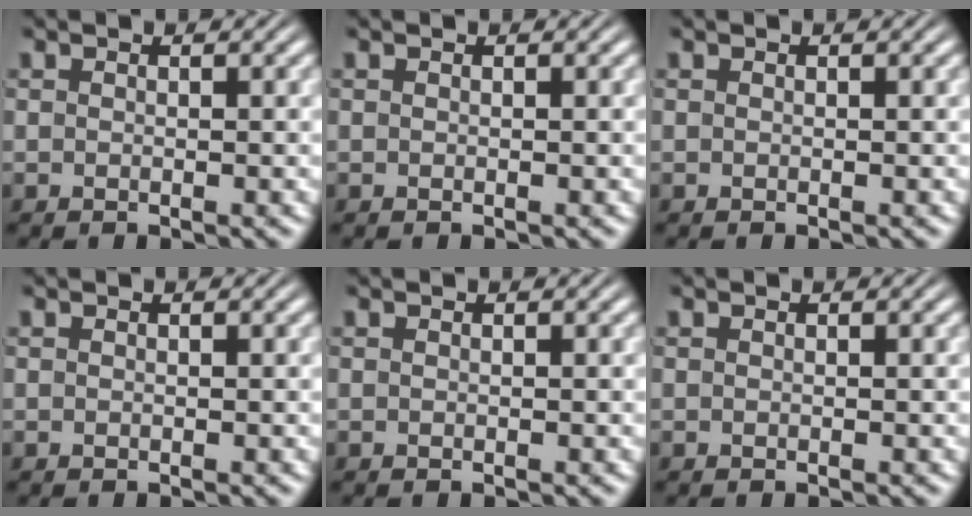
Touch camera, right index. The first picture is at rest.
{"total": 0.0}
{"total": 0.0}
{"total": 0.0}
{"total": 0.0}
{"total": 0.0}